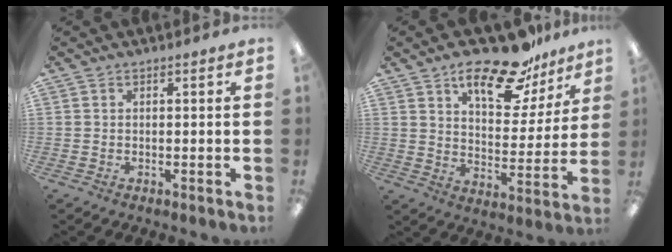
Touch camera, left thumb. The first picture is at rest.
{"total": 17.6, "force": [13.0, 6.9, 9.6], "torque": [-0.147, -0.074, 0.220]}